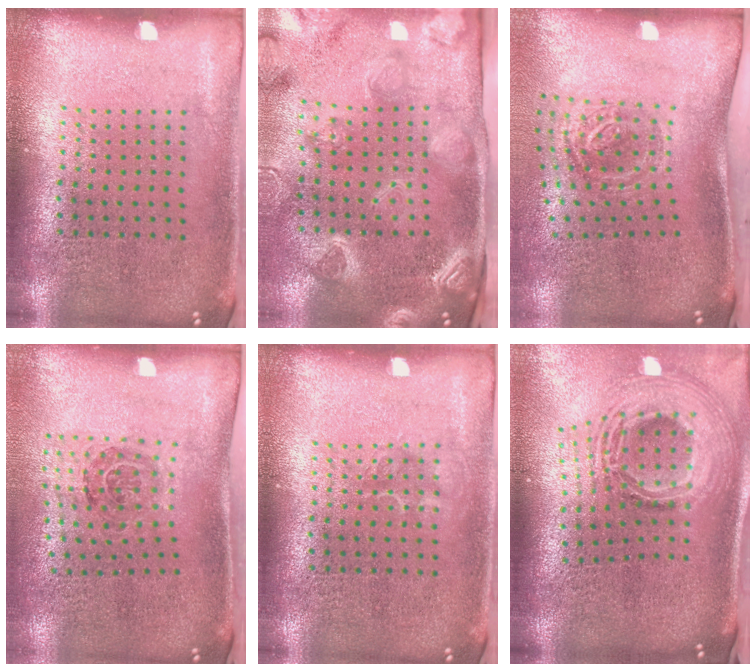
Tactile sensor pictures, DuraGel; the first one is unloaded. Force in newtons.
{"total": 3.8, "press": 3.0, "slide": 2.2}
{"total": 1.9, "press": 1.2, "slide": 1.5}
{"total": 1.3, "press": 1.1, "slide": 0.7}
{"total": 1.0, "press": 0.9, "slide": 0.2}
{"total": 3.0, "press": 2.1, "slide": 2.2}